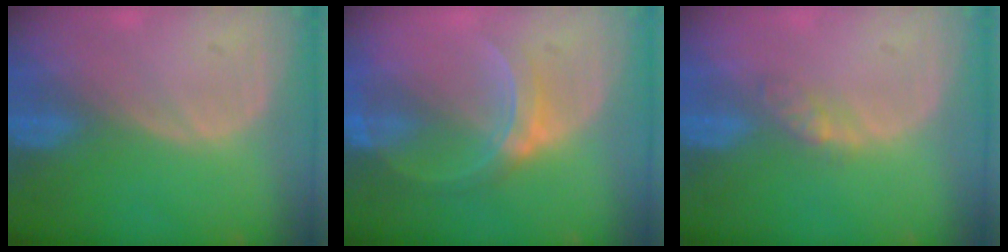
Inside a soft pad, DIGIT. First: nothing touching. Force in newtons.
{"total": 5.9, "press": 5.8, "slide": 1.2}
{"total": 2.6, "press": 2.3, "slide": 1.3}